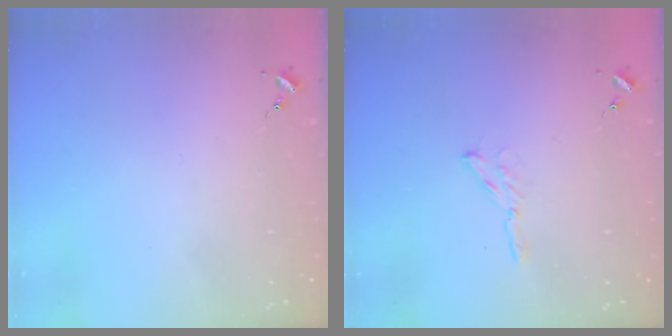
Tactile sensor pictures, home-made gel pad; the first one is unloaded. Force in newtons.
{"total": 2.9, "press": 2.9, "slide": 0.3}